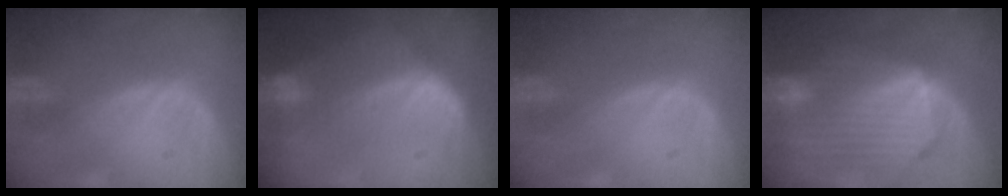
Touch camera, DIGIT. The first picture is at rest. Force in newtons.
{"total": 7.2, "press": 6.6, "slide": 2.8}
{"total": 0.0}
{"total": 10.7, "press": 9.4, "slide": 5.2}